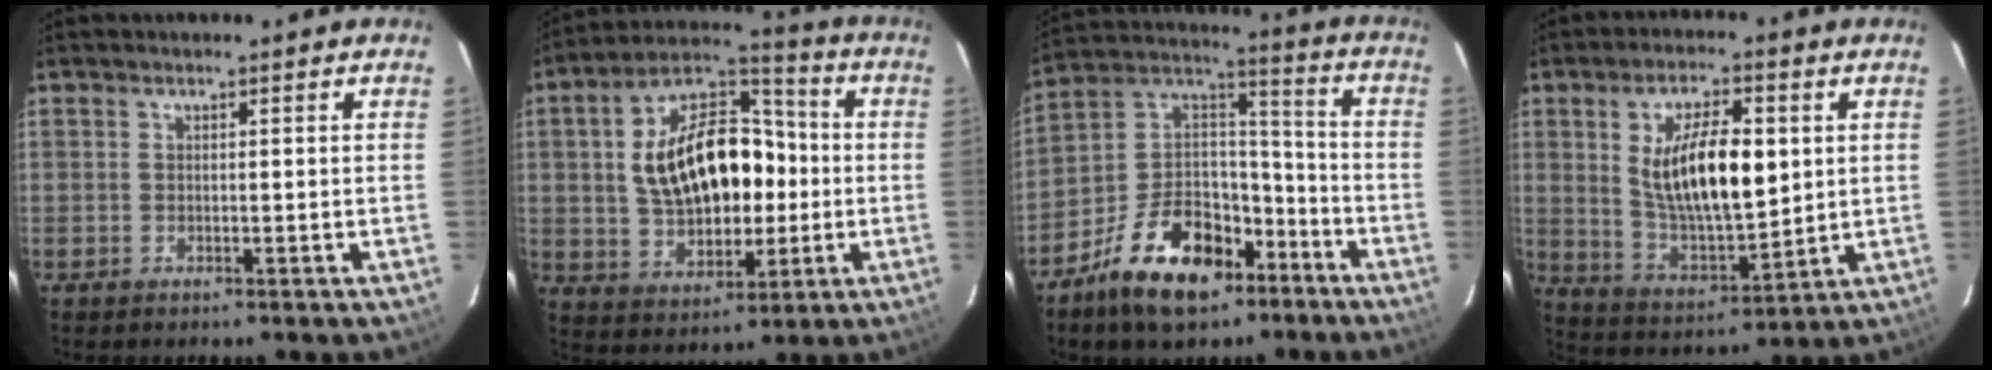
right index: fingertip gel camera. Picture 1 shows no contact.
{"total": 18.8, "force": [0.5, 11.8, 14.6], "torque": [-0.275, 0.035, 0.023]}
{"total": 18.6, "force": [-11.1, 10.2, 10.8], "torque": [-0.216, 0.045, -0.181]}
{"total": 15.1, "force": [3.1, 6.2, 13.4], "torque": [-0.240, 0.000, 0.069]}